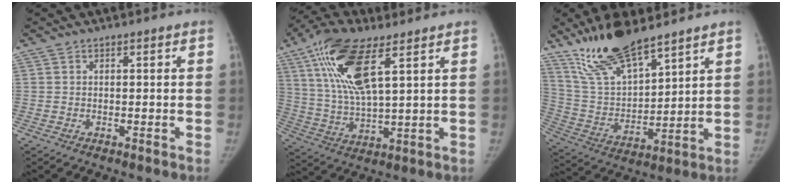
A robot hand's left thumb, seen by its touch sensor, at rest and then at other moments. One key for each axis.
{"total": 16.2, "fx": 7.5, "fy": 5.4, "fz": 13.3, "tx": -0.270, "ty": -0.018, "tz": 0.143}
{"total": 16.0, "fx": 12.4, "fy": 4.7, "fz": 9.0, "tx": -0.147, "ty": -0.062, "tz": 0.247}